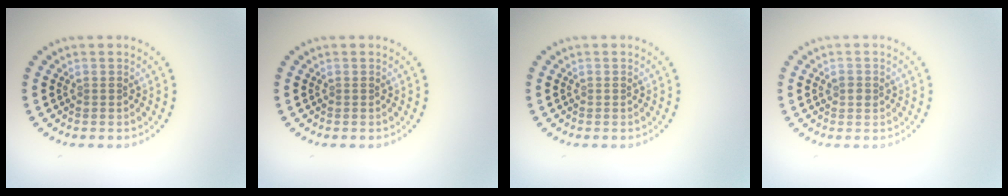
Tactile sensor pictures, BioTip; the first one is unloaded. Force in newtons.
{"total": 0.0}
{"total": 0.0}
{"total": 1.0, "press": 1.0, "slide": 0.1}